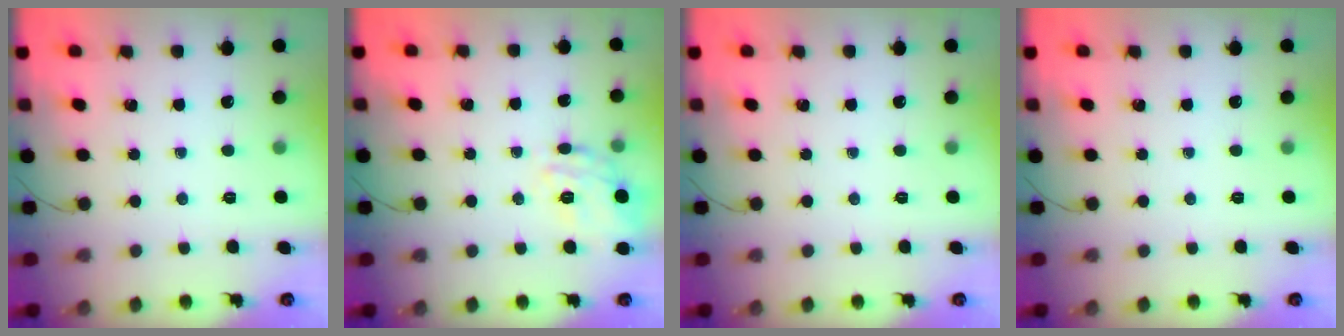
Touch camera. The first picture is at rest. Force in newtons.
{"total": 14.6, "press": 14.6, "slide": 0.5}
{"total": 0.0}
{"total": 0.0}